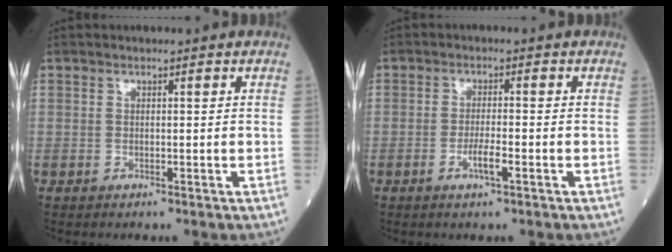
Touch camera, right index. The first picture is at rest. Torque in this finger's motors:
{"motor_torque": [0.48, -0.20, 0.23, 0.07]}